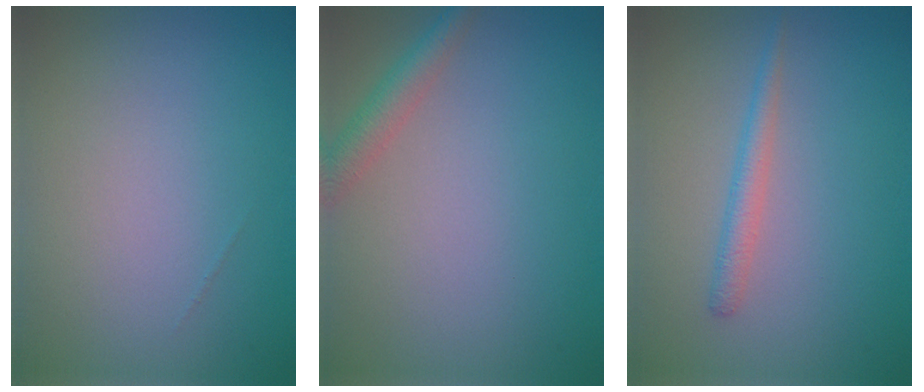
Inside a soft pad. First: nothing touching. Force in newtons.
{"total": 2.4, "press": 2.4, "slide": 0.1}
{"total": 1.7, "press": 1.7, "slide": 0.0}